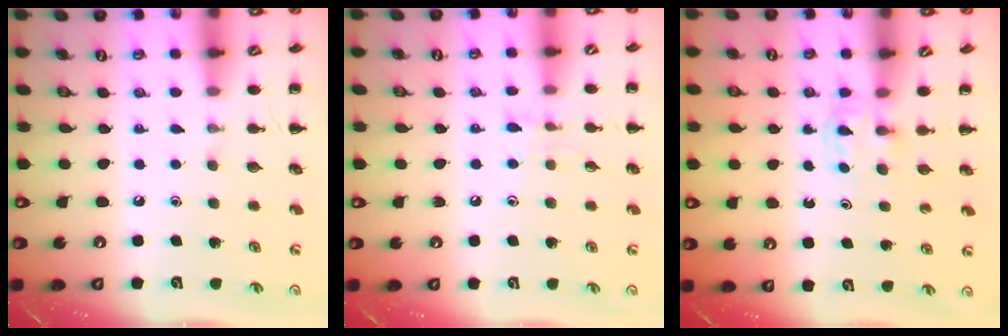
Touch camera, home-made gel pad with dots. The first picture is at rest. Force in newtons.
{"total": 5.0, "press": 4.8, "slide": 1.3}
{"total": 2.7, "press": 2.5, "slide": 1.0}